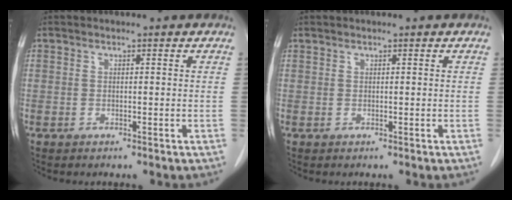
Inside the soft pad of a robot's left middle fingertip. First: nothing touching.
{"total": 0.0}